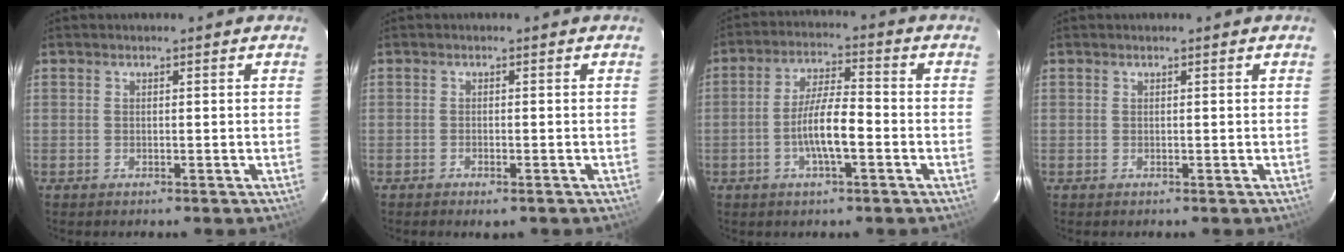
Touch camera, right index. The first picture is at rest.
{"total": 1.8, "force": [-1.3, 0.7, 1.0], "torque": [-0.022, -0.005, -0.019]}
{"total": 7.5, "force": [-2.5, 1.5, 6.9], "torque": [-0.135, 0.005, -0.045]}
{"total": 0.0}